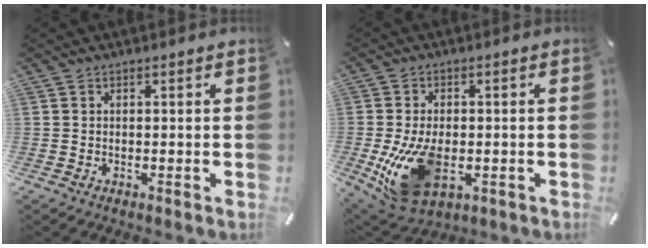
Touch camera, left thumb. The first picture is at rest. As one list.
[{"total": 15.1, "force": [-2.9, 9.5, 11.4], "torque": [-0.232, -0.012, -0.046]}]